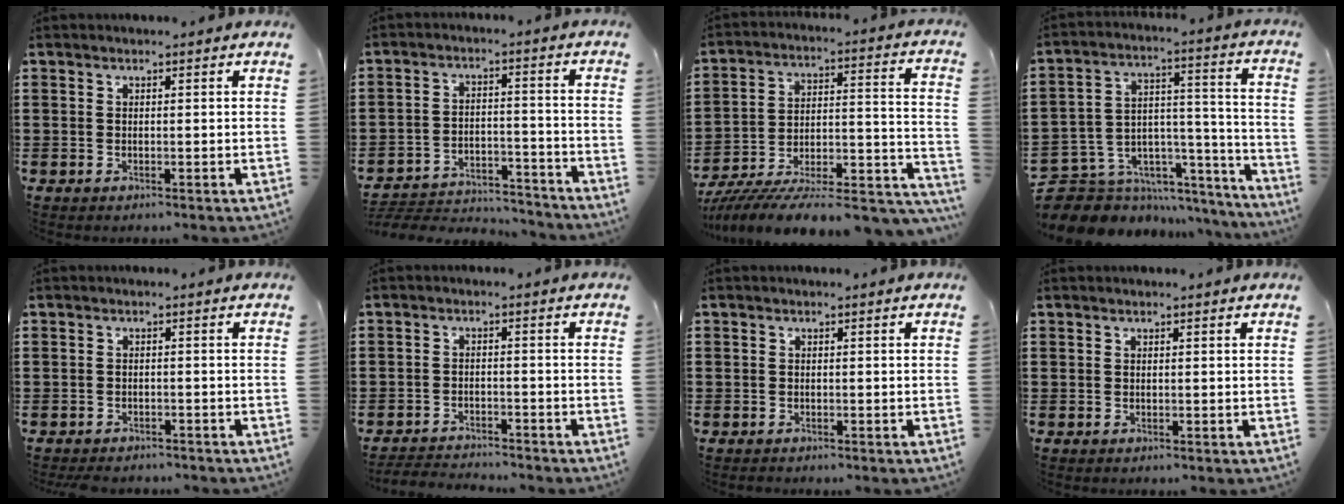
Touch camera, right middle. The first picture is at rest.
{"total": 4.7, "force": [-4.5, 1.2, 0.4], "torque": [-0.015, 0.009, -0.095]}
{"total": 9.7, "force": [-8.6, 1.6, 4.1], "torque": [-0.048, 0.009, -0.162]}
{"total": 5.7, "force": [-4.4, 3.6, 0.1], "torque": [-0.027, -0.022, -0.083]}
{"total": 1.7, "force": [-1.7, 0.3, -0.1], "torque": [-0.003, 0.000, -0.038]}
{"total": 3.2, "force": [-3.1, 0.6, -0.3], "torque": [-0.004, -0.002, -0.068]}
{"total": 0.8, "force": [-0.6, 0.6, -0.1], "torque": [0.000, 0.002, -0.013]}
{"total": 0.0}